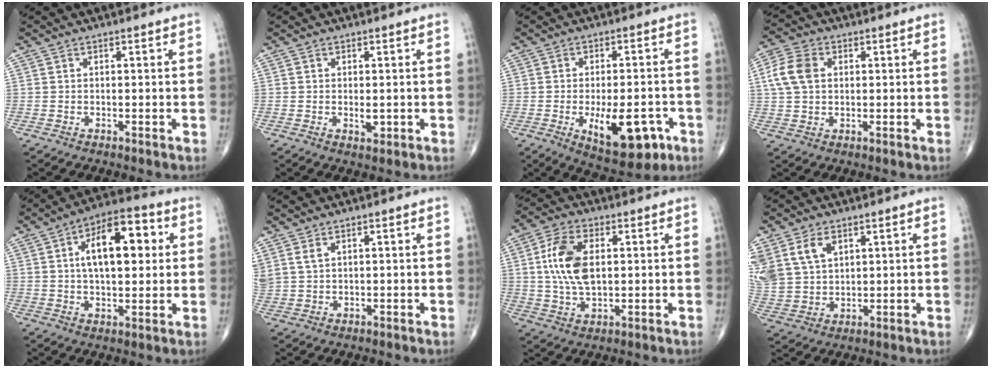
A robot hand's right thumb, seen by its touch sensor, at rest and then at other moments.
{"total": 1.6, "force": [-0.2, 0.7, 1.5], "torque": [-0.023, -0.006, -0.001]}
{"total": 12.5, "force": [-4.5, 5.6, 10.2], "torque": [-0.130, 0.007, -0.054]}
{"total": 7.4, "force": [1.5, 5.2, 5.1], "torque": [-0.106, 0.011, 0.026]}
{"total": 14.5, "force": [3.3, 7.0, 12.3], "torque": [-0.168, 0.012, 0.046]}
{"total": 3.2, "force": [1.9, 1.6, 2.0], "torque": [-0.049, 0.001, 0.051]}
{"total": 11.1, "force": [1.7, 6.1, 9.1], "torque": [-0.176, 0.001, 0.034]}
{"total": 12.7, "force": [5.8, 8.7, 7.3], "torque": [-0.161, -0.006, 0.129]}